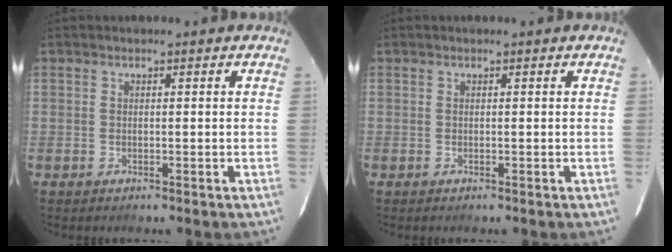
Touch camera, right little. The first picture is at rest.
{"total": 0.0}